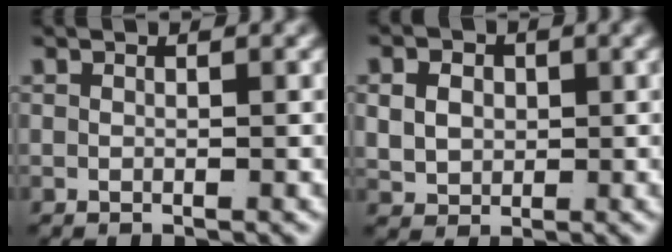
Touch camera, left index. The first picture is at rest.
{"total": 3.4, "force": [0.5, 2.9, 1.8], "torque": [-0.041, -0.015, 0.021]}